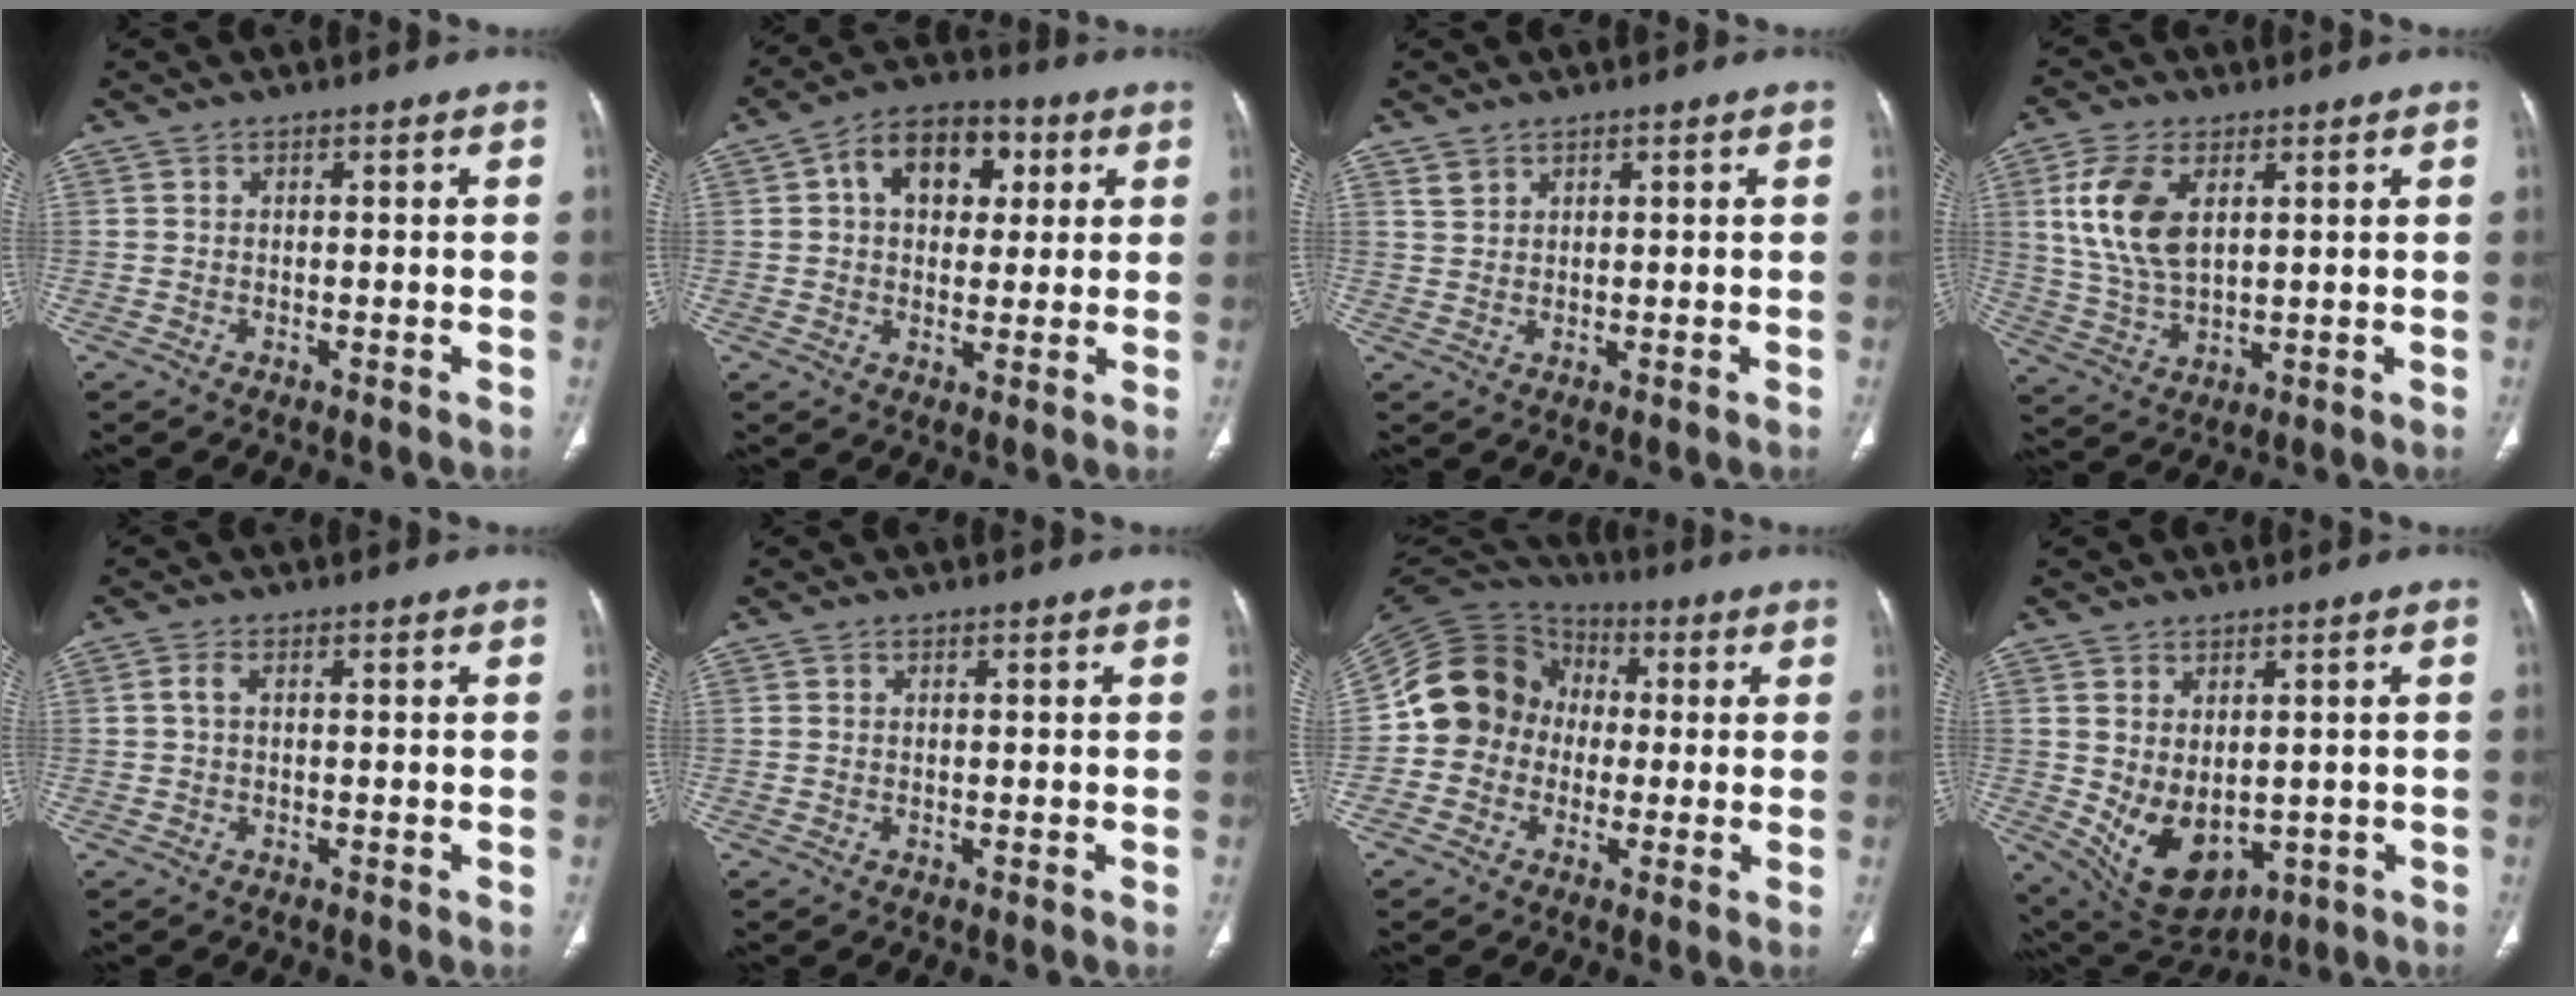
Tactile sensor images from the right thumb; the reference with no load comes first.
{"total": 12.0, "force": [3.3, 8.4, 7.9], "torque": [-0.084, 0.013, 0.044]}
{"total": 1.5, "force": [1.3, 0.8, 0.3], "torque": [0.001, -0.004, 0.027]}
{"total": 11.8, "force": [3.6, 6.5, 9.2], "torque": [-0.186, -0.009, 0.074]}
{"total": 1.4, "force": [0.1, 0.7, 1.2], "torque": [-0.028, 0.003, 0.000]}
{"total": 0.0}
{"total": 13.8, "force": [-0.8, 12.4, 6.0], "torque": [-0.102, 0.033, -0.027]}
{"total": 10.9, "force": [-1.0, 6.8, 8.4], "torque": [-0.130, -0.008, 0.018]}